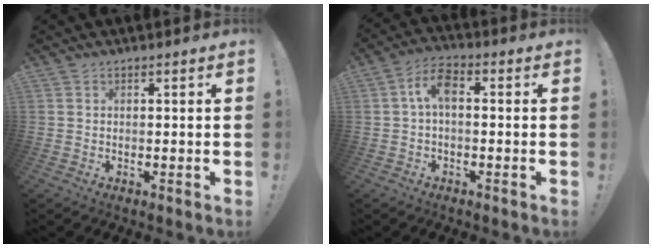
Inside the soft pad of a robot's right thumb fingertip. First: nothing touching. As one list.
[{"total": 6.6, "force": [0.4, 3.0, 5.9], "torque": [-0.124, 0.006, 0.008]}]